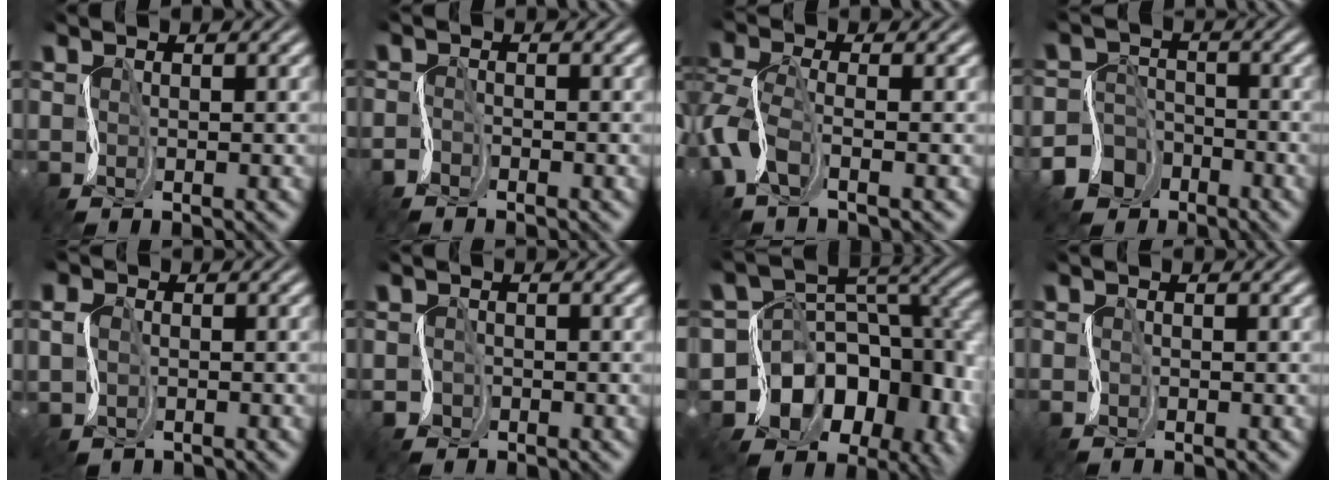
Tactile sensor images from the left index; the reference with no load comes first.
{"total": 1.2, "force": [-1.2, 0.2, 0.1], "torque": [-0.005, 0.000, -0.030]}
{"total": 4.5, "force": [-1.7, 2.1, 3.6], "torque": [-0.099, -0.006, -0.046]}
{"total": 8.0, "force": [-4.8, 6.3, 0.8], "torque": [-0.008, -0.020, -0.104]}
{"total": 1.2, "force": [0.1, 1.2, 0.1], "torque": [-0.009, 0.000, 0.003]}
{"total": 1.0, "force": [-0.6, 0.7, -0.4], "torque": [0.011, -0.002, -0.012]}
{"total": 16.2, "force": [-7.2, 12.6, 7.1], "torque": [-0.130, -0.008, -0.106]}
{"total": 0.5, "force": [-0.5, 0.1, -0.1], "torque": [-0.001, 0.000, -0.012]}